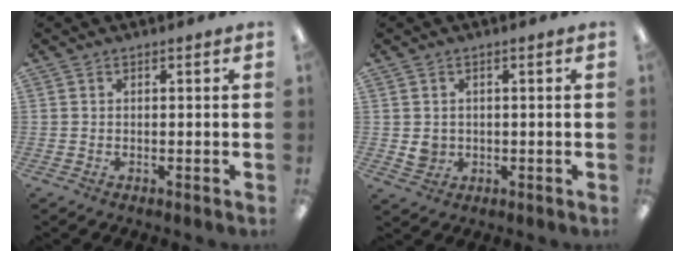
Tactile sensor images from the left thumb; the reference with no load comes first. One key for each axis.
{"total": 2.9, "fx": 0.4, "fy": 2.8, "fz": 0.8, "tx": -0.002, "ty": -0.003, "tz": 0.004}